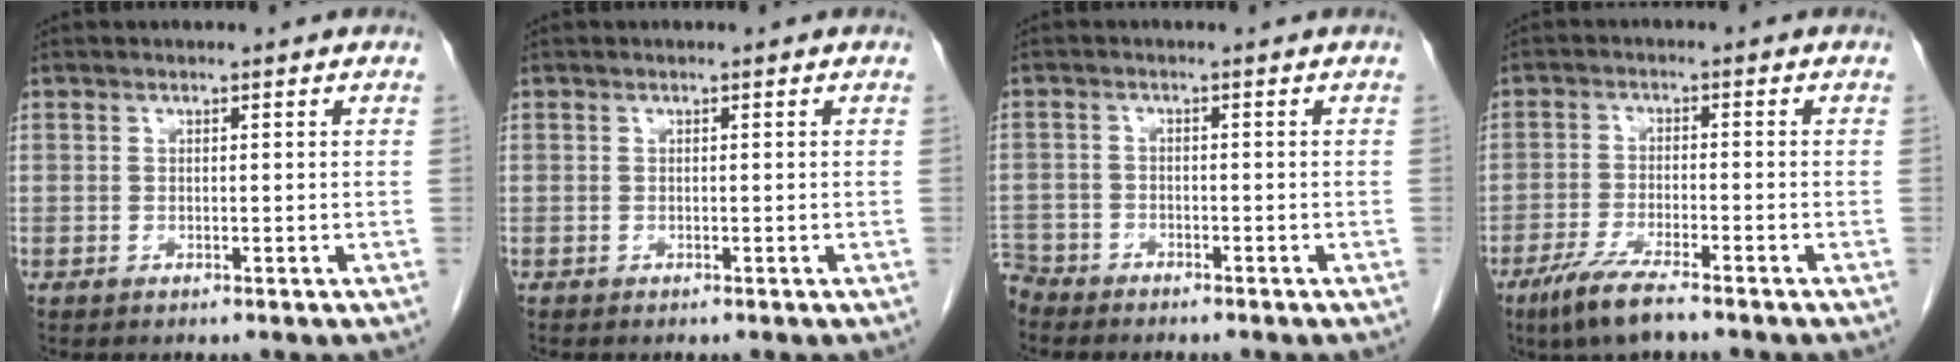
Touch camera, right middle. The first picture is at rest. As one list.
[{"total": 0.0}, {"total": 4.5, "force": [-4.2, 1.6, 0.1], "torque": [0.001, -0.006, -0.081]}, {"total": 6.4, "force": [-4.6, 0.5, 4.4], "torque": [-0.090, -0.015, -0.085]}]